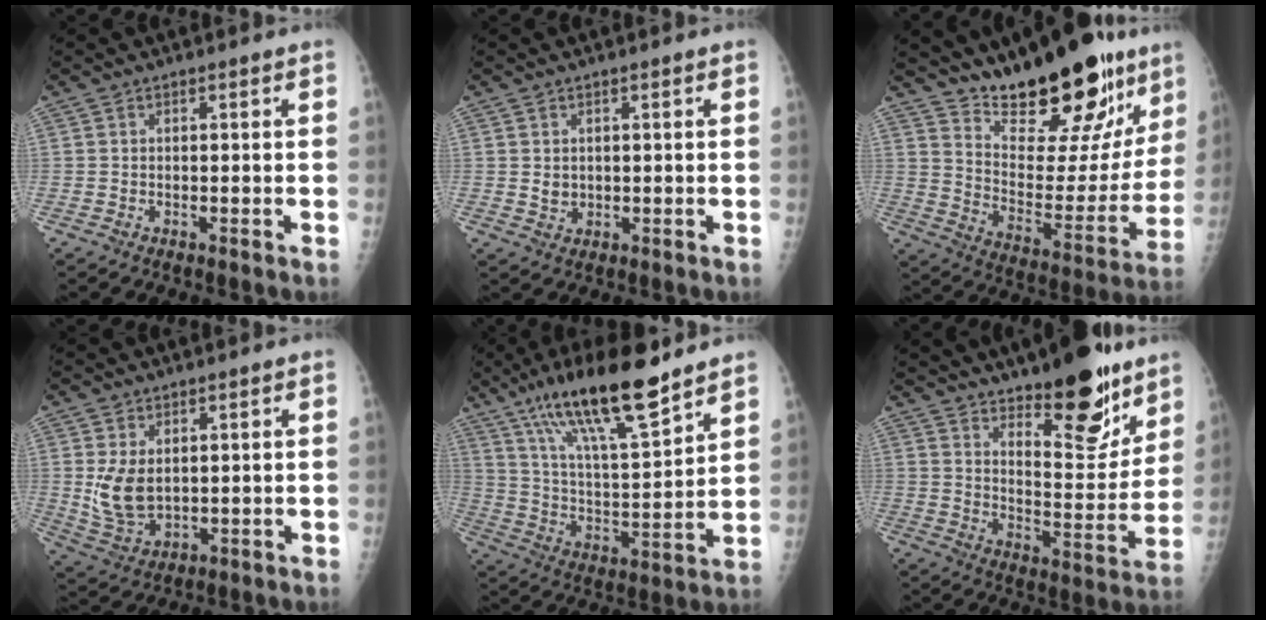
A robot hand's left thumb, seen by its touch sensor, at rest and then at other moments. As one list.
[{"total": 2.1, "force": [0.4, 1.7, 1.0], "torque": [-0.011, -0.004, 0.013]}, {"total": 28.7, "force": [22.0, 9.3, 15.9], "torque": [-0.211, -0.115, 0.330]}, {"total": 7.7, "force": [1.3, 5.0, 5.7], "torque": [-0.099, -0.017, 0.041]}, {"total": 19.9, "force": [14.1, 4.1, 13.5], "torque": [-0.215, -0.065, 0.250]}, {"total": 18.0, "force": [12.4, 6.3, 11.4], "torque": [-0.112, -0.096, 0.192]}]